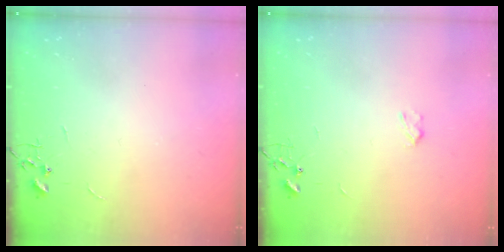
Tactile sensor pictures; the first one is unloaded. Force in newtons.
{"total": 2.6, "press": 2.6, "slide": 0.5}